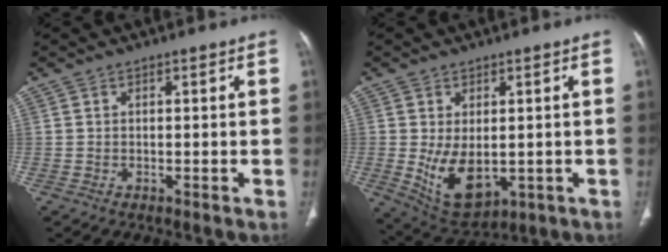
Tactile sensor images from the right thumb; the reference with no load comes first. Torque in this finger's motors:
{"motor_torque": [-0.31, 0.78, 1.13, 0.14, 0.29]}